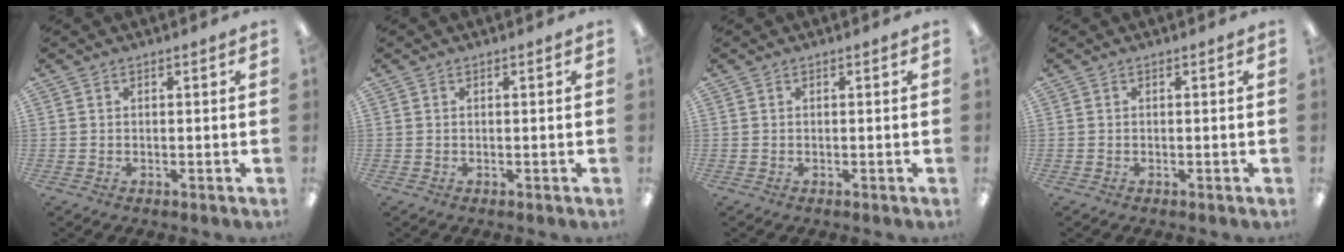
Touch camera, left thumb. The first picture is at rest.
{"total": 0.0}
{"total": 0.0}
{"total": 0.0}